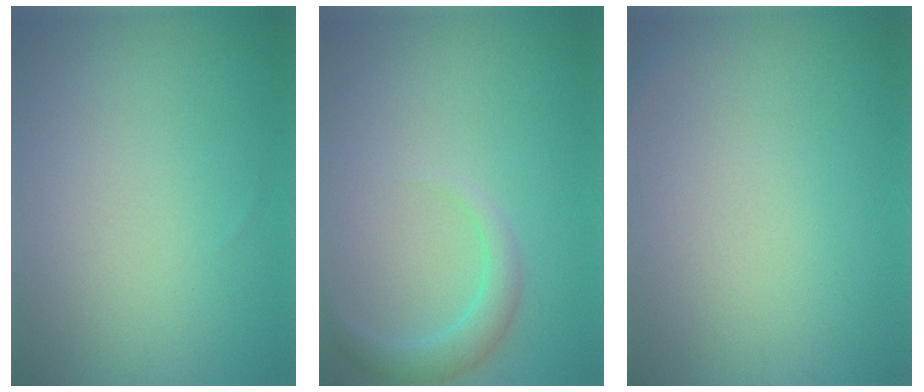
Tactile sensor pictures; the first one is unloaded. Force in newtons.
{"total": 2.4, "press": 2.4, "slide": 0.2}
{"total": 0.6, "press": 0.6, "slide": 0.1}